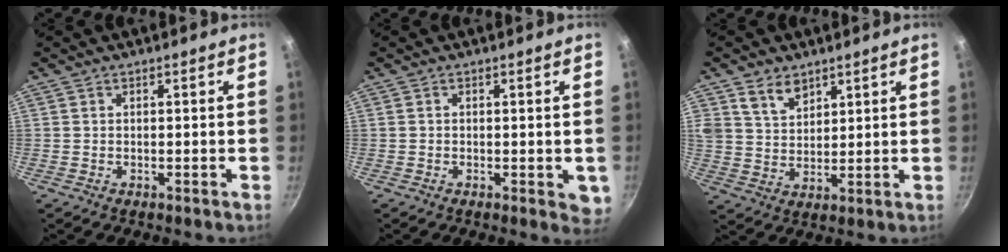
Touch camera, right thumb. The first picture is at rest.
{"total": 3.5, "force": [-0.6, 1.8, 2.9], "torque": [-0.027, -0.005, -0.008]}
{"total": 6.4, "force": [4.0, 4.2, 2.9], "torque": [-0.034, -0.021, 0.079]}